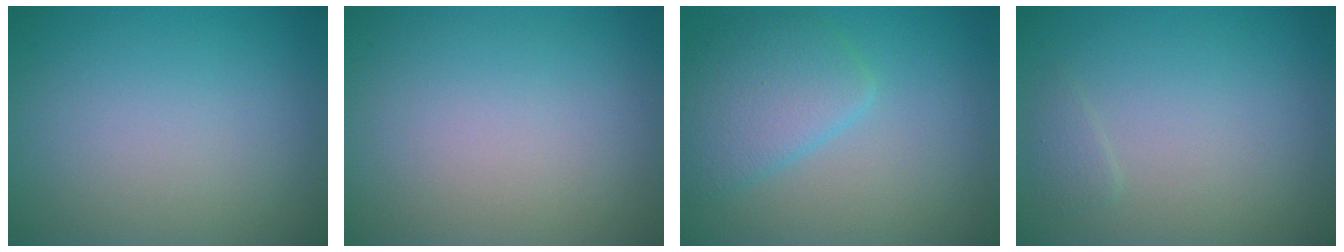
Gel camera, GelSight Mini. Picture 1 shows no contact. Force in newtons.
{"total": 0.0}
{"total": 4.2, "press": 4.2, "slide": 0.2}
{"total": 0.8, "press": 0.8, "slide": 0.1}